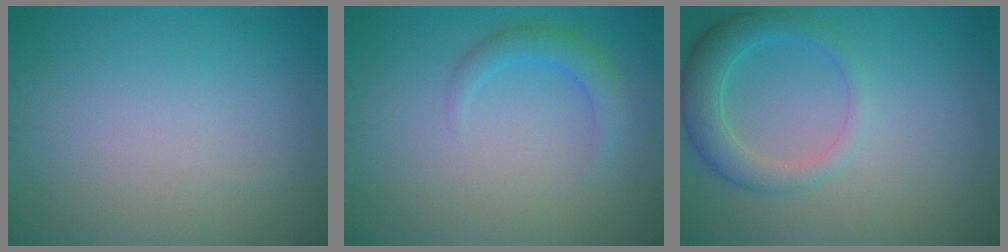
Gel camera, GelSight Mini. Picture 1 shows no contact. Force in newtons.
{"total": 2.1, "press": 2.1, "slide": 0.3}
{"total": 3.7, "press": 3.7, "slide": 0.4}